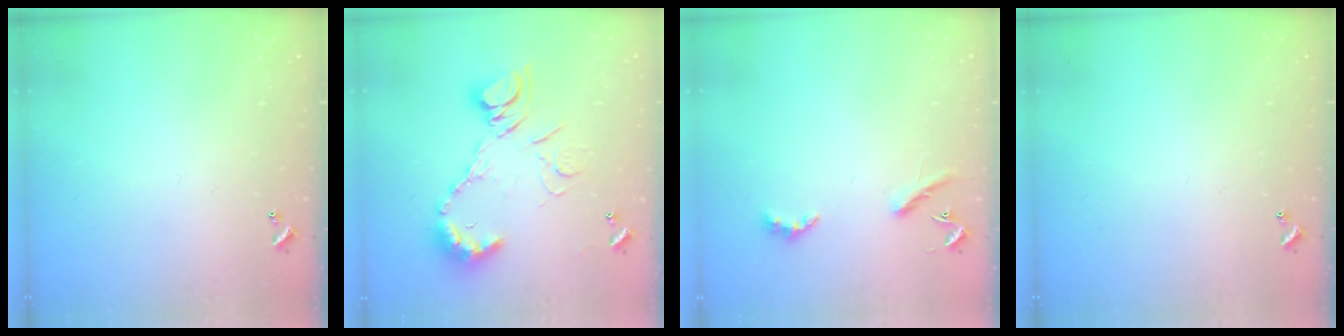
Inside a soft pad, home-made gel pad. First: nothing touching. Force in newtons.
{"total": 14.6, "press": 14.4, "slide": 1.8}
{"total": 3.5, "press": 3.5, "slide": 0.7}
{"total": 0.0}